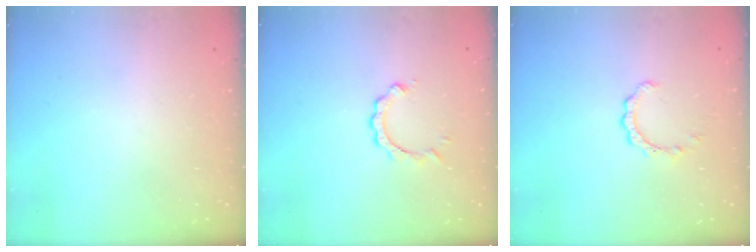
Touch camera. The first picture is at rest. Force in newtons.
{"total": 2.9, "press": 2.8, "slide": 0.3}
{"total": 2.7, "press": 2.7, "slide": 0.0}